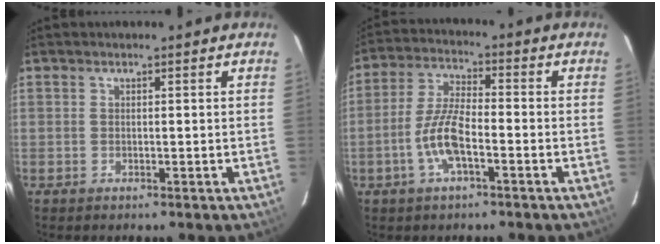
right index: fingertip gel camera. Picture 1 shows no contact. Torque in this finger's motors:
{"motor_torque": [1.43, -0.18, 0.69, 0.09]}